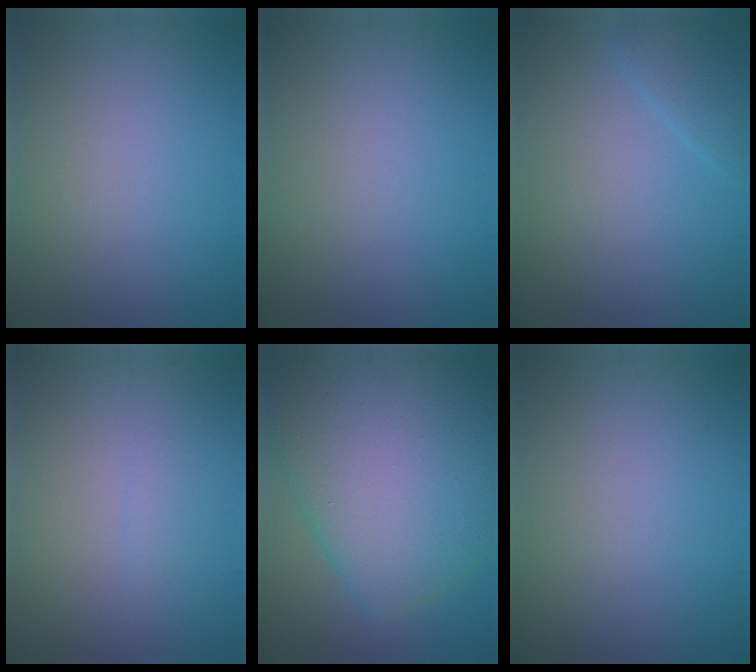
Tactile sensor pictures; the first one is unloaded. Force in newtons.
{"total": 0.0}
{"total": 1.7, "press": 1.7, "slide": 0.1}
{"total": 0.7, "press": 0.7, "slide": 0.1}
{"total": 13.6, "press": 13.6, "slide": 0.4}
{"total": 0.0}